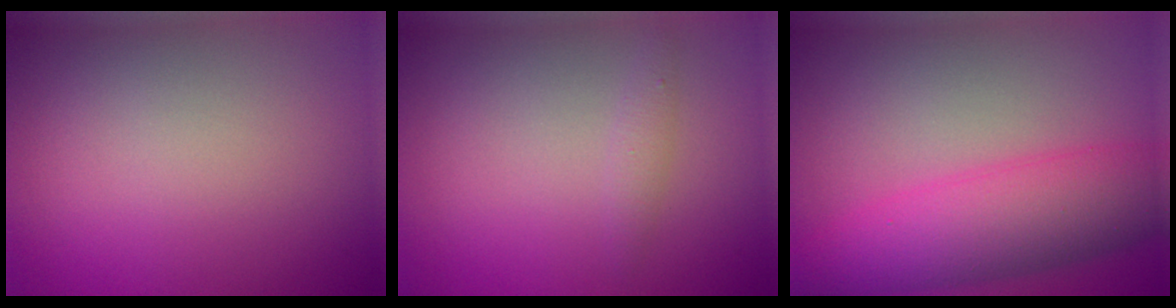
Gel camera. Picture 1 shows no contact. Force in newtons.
{"total": 1.0, "press": 1.0, "slide": 0.1}
{"total": 7.4, "press": 7.4, "slide": 0.2}